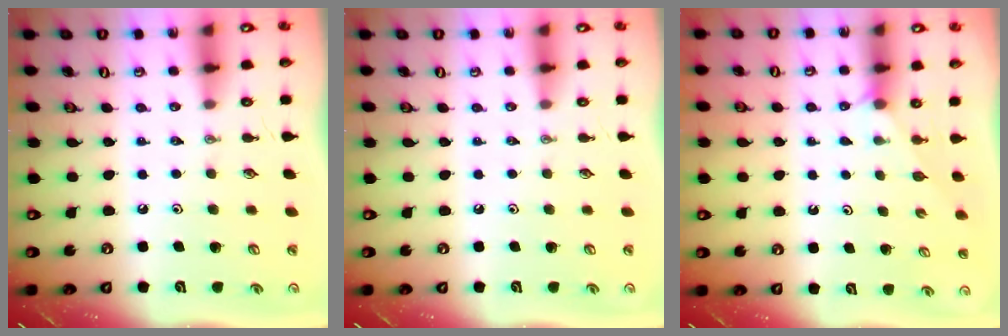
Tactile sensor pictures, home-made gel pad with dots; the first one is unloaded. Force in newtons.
{"total": 0.0}
{"total": 1.3, "press": 1.3, "slide": 0.3}